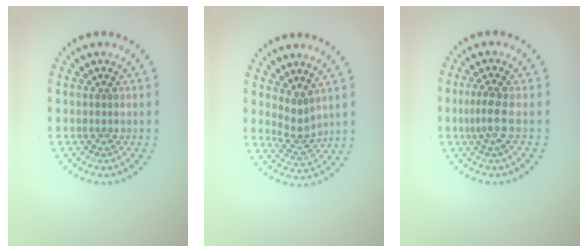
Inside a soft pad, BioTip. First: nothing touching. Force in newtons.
{"total": 2.0, "press": 1.4, "slide": 1.5}
{"total": 2.0, "press": 1.4, "slide": 1.4}